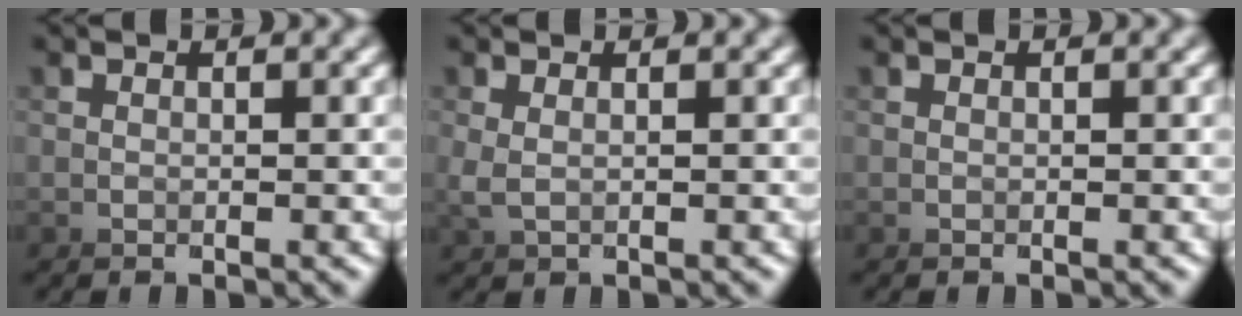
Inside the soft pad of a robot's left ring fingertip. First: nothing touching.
{"total": 1.4, "force": [-0.4, -1.3, 0.0], "torque": [0.002, 0.002, -0.002]}
{"total": 0.0}